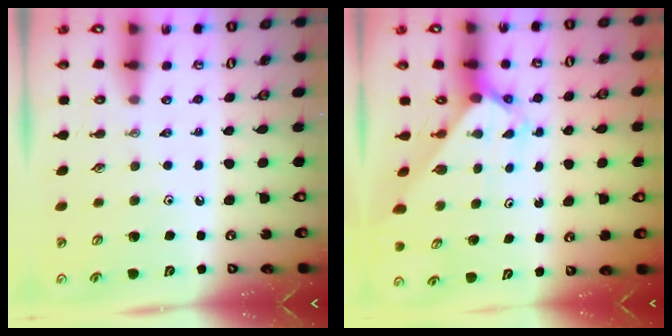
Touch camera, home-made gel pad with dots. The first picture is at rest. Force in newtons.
{"total": 2.2, "press": 2.2, "slide": 0.2}